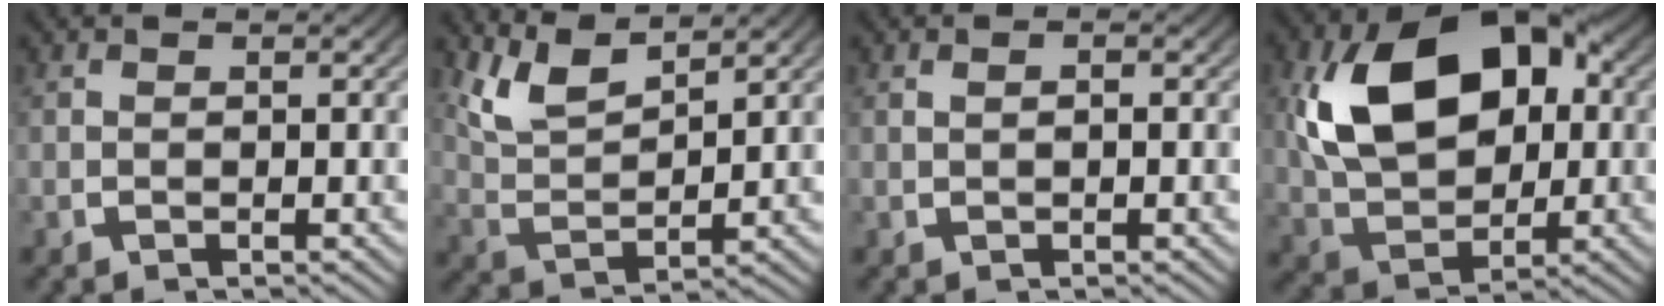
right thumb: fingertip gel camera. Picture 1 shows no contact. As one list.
[{"total": 5.9, "force": [3.5, 2.9, 3.7], "torque": [-0.086, -0.008, 0.075]}, {"total": 0.5, "force": [0.0, 0.2, 0.5], "torque": [-0.013, -0.002, 0.003]}, {"total": 15.4, "force": [2.1, 10.1, 11.4], "torque": [-0.246, -0.032, 0.055]}]